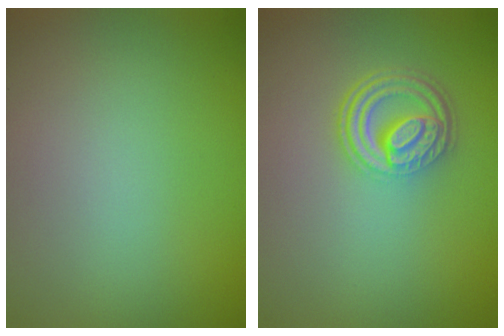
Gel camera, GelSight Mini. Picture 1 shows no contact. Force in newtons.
{"total": 4.5, "press": 3.4, "slide": 3.0}